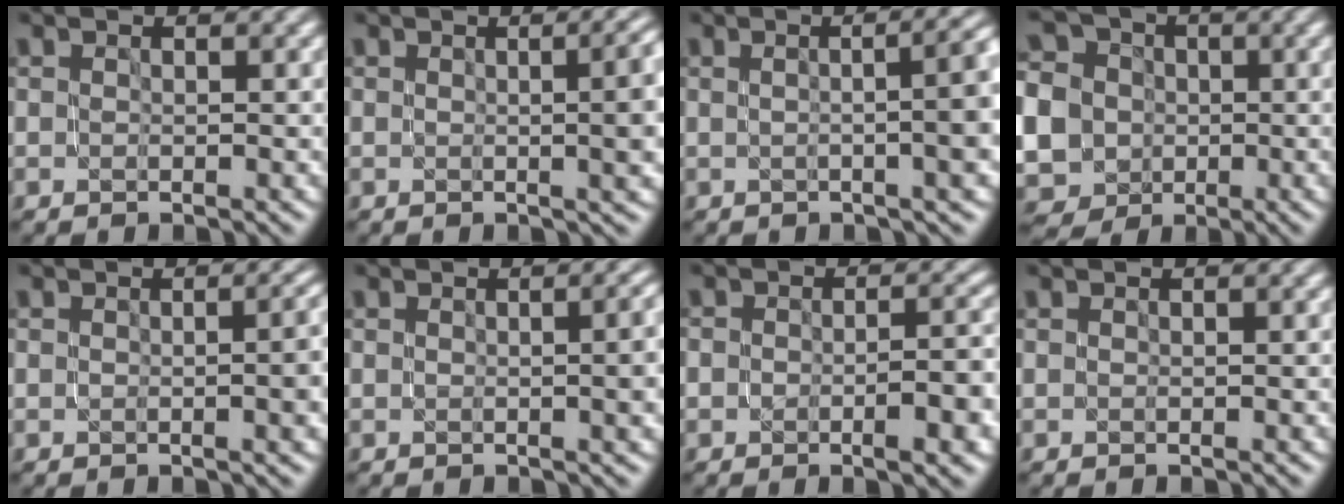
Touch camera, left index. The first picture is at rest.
{"total": 7.9, "force": [0.7, 3.6, 7.0], "torque": [-0.035, 0.016, 0.007]}
{"total": 8.7, "force": [1.1, 3.5, 7.9], "torque": [-0.044, 0.035, -0.006]}
{"total": 12.8, "force": [-1.8, 11.5, 5.2], "torque": [-0.145, -0.010, -0.061]}
{"total": 4.3, "force": [-0.3, 1.9, 3.9], "torque": [-0.039, -0.003, 0.000]}
{"total": 5.0, "force": [0.1, 2.2, 4.5], "torque": [-0.031, 0.004, 0.003]}
{"total": 4.6, "force": [-1.6, 1.9, 3.8], "torque": [-0.054, 0.000, -0.026]}
{"total": 0.0}